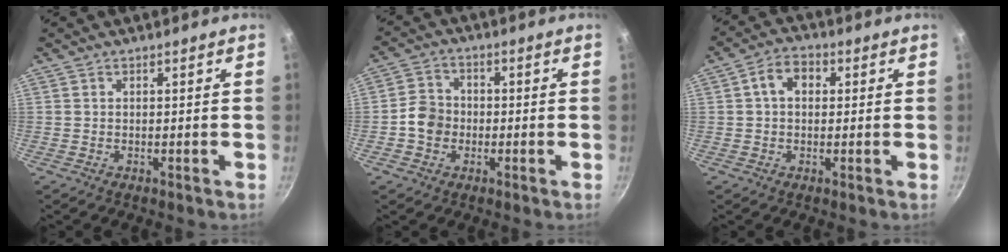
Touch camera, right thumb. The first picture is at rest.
{"total": 5.5, "force": [-1.3, 4.7, 2.4], "torque": [-0.021, 0.018, -0.034]}
{"total": 5.9, "force": [1.2, 4.3, 4.0], "torque": [-0.049, 0.013, 0.010]}